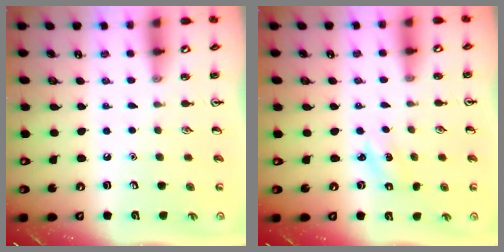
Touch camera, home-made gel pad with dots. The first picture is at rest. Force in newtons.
{"total": 1.5, "press": 1.4, "slide": 0.4}